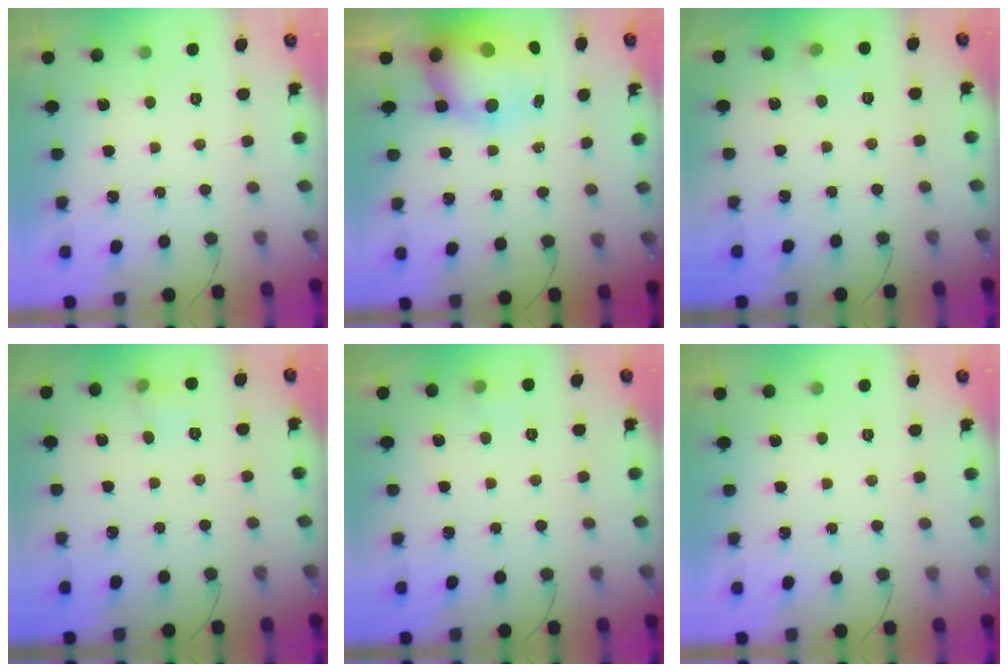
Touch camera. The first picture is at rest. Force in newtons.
{"total": 12.6, "press": 12.3, "slide": 2.9}
{"total": 4.5, "press": 4.4, "slide": 0.6}
{"total": 5.2, "press": 5.0, "slide": 1.3}
{"total": 8.0, "press": 4.0, "slide": 7.0}
{"total": 0.0}